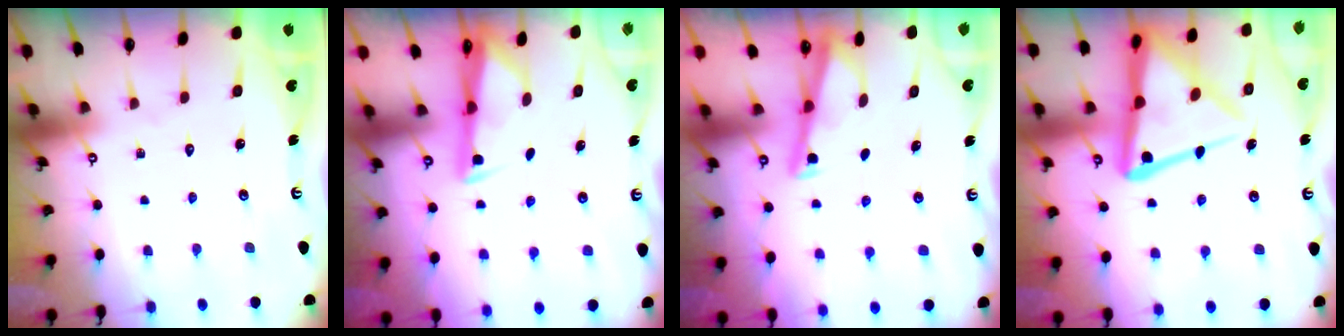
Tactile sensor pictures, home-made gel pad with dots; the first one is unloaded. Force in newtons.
{"total": 2.9, "press": 2.9, "slide": 0.4}
{"total": 3.3, "press": 3.2, "slide": 0.3}
{"total": 17.7, "press": 17.6, "slide": 1.8}